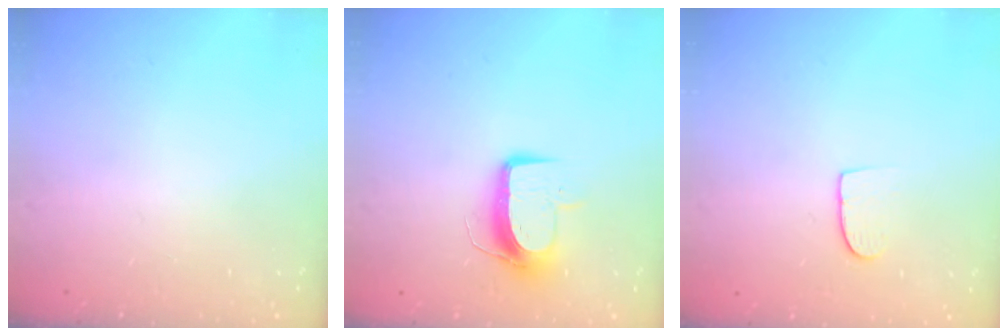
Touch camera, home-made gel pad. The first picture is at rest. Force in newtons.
{"total": 8.9, "press": 8.9, "slide": 0.7}
{"total": 7.3, "press": 7.2, "slide": 0.5}